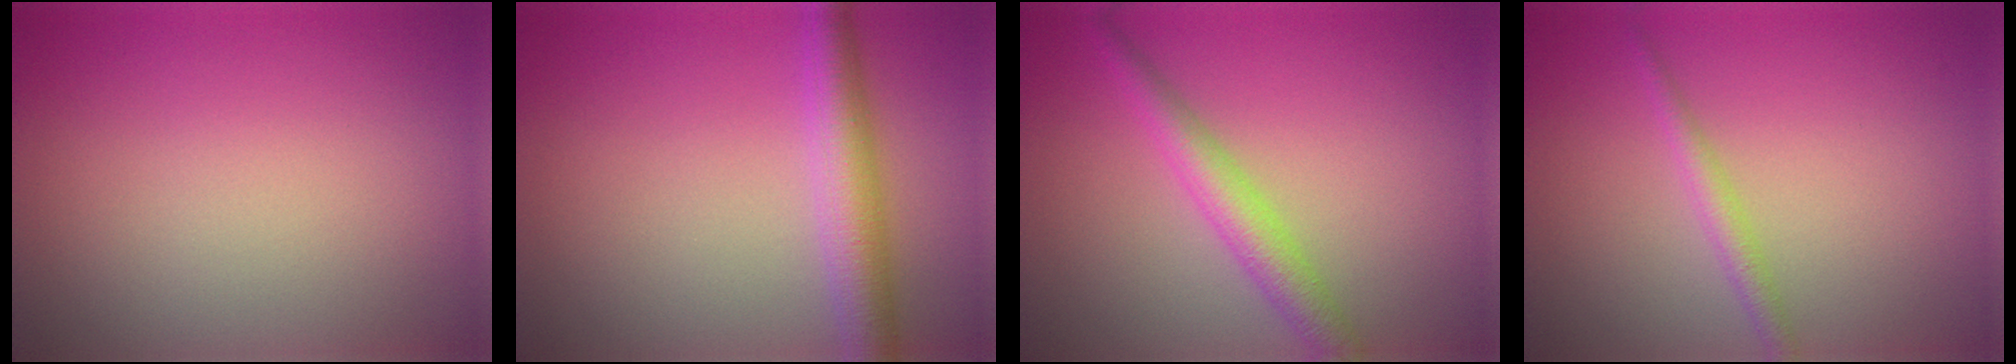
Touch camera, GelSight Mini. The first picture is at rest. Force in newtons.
{"total": 4.3, "press": 4.3, "slide": 0.1}
{"total": 3.4, "press": 3.4, "slide": 0.1}
{"total": 1.7, "press": 1.7, "slide": 0.0}